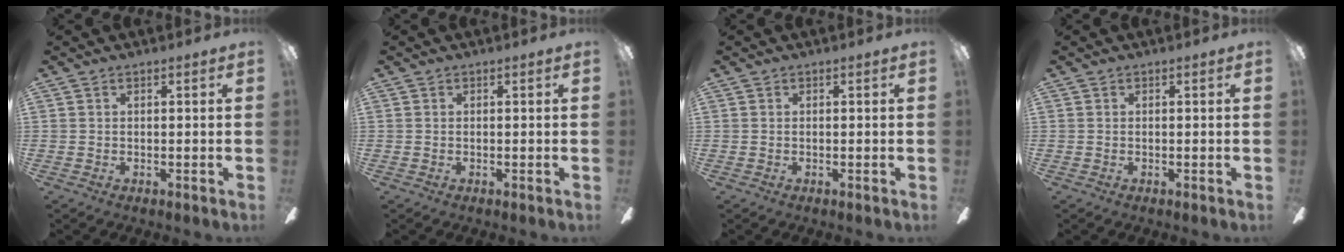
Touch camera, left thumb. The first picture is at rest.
{"total": 0.0}
{"total": 0.0}
{"total": 0.0}